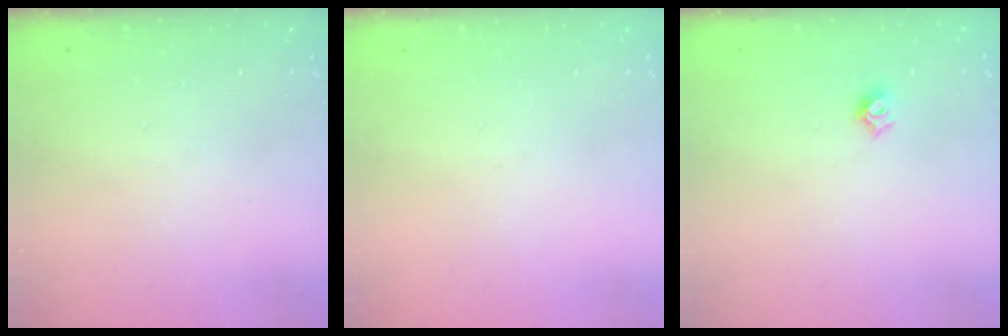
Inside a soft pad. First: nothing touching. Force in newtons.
{"total": 0.0}
{"total": 4.8, "press": 4.8, "slide": 0.6}